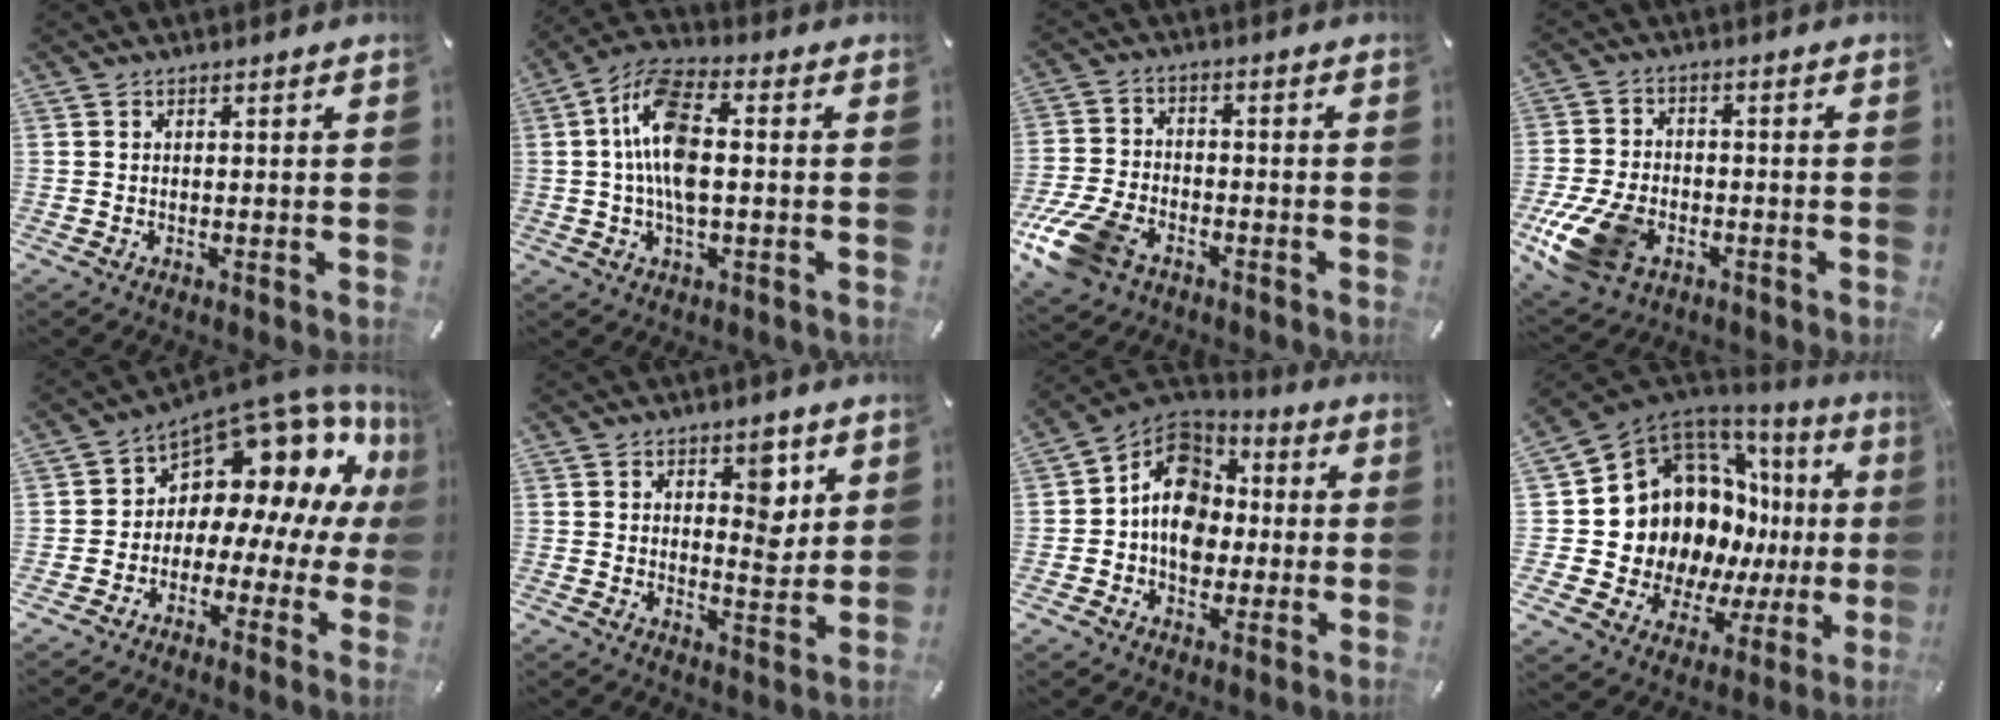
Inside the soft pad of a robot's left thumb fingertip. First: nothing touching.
{"total": 11.5, "force": [0.0, 5.5, 10.1], "torque": [-0.211, 0.004, 0.000]}
{"total": 12.3, "force": [-6.8, 7.4, 7.0], "torque": [-0.155, 0.027, -0.125]}
{"total": 13.5, "force": [-5.5, 9.1, 8.4], "torque": [-0.183, 0.022, -0.095]}
{"total": 11.2, "force": [6.6, 7.2, 5.5], "torque": [-0.082, -0.084, 0.110]}
{"total": 7.0, "force": [2.8, 4.3, 4.8], "torque": [-0.050, -0.013, 0.039]}
{"total": 12.8, "force": [-0.8, 11.0, 6.5], "torque": [-0.116, 0.008, -0.017]}
{"total": 18.0, "force": [4.0, 13.7, 11.0], "torque": [-0.171, -0.083, 0.117]}